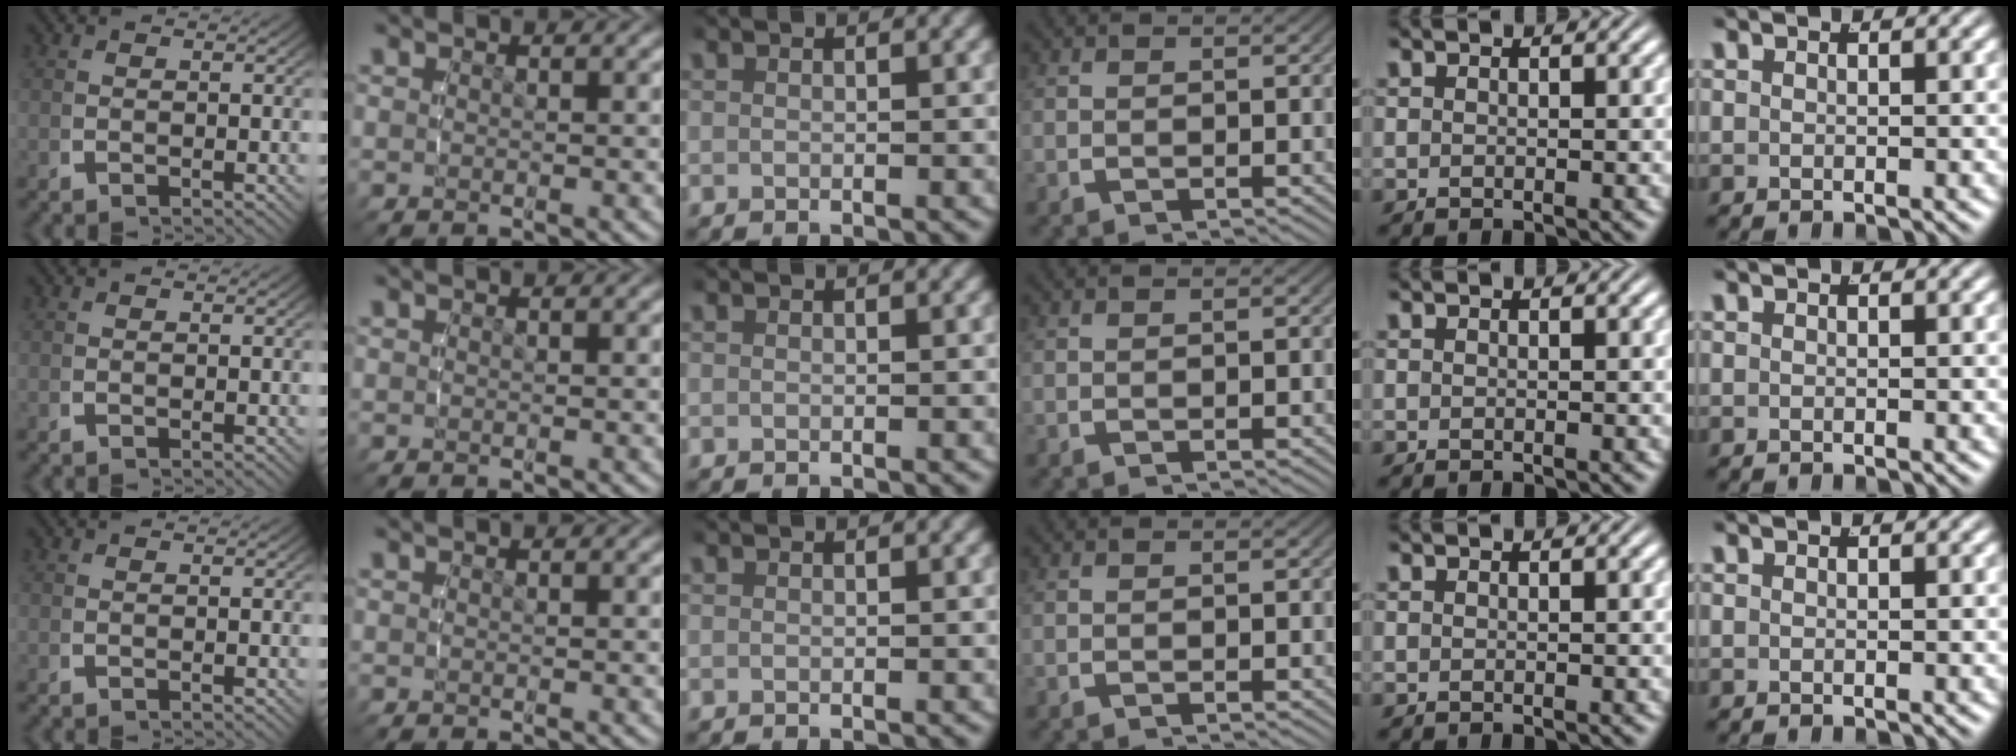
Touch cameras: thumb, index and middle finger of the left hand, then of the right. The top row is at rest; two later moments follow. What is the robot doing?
{"motion": "lift_and_place", "object": "cubes"}